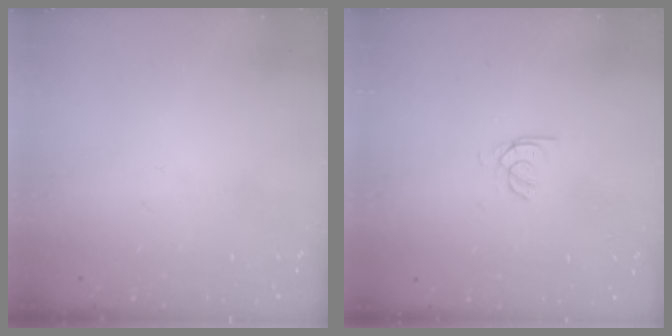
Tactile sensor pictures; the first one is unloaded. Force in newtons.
{"total": 2.4, "press": 2.3, "slide": 0.4}